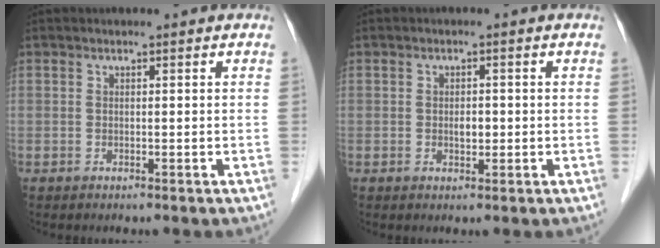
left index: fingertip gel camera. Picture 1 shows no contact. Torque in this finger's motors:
{"motor_torque": [0.05, 0.01, 0.01, 0.00]}